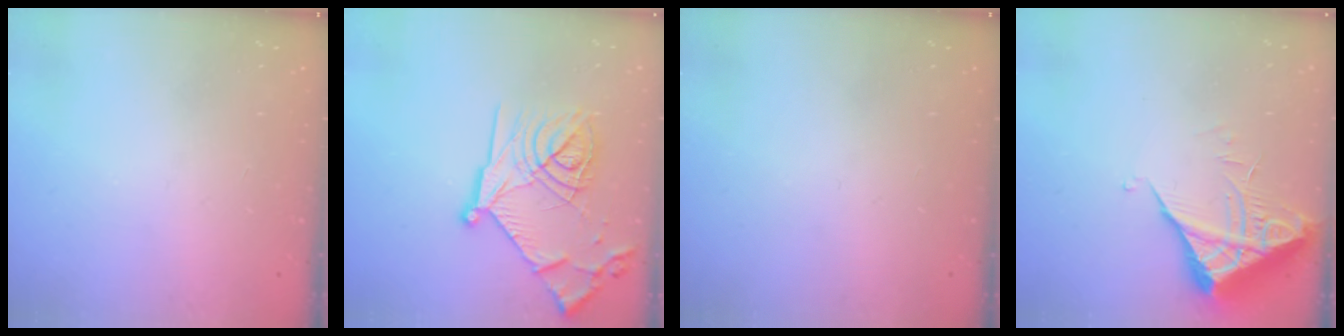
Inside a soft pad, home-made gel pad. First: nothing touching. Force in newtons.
{"total": 21.2, "press": 21.2, "slide": 1.8}
{"total": 0.0}
{"total": 6.0, "press": 6.0, "slide": 0.2}